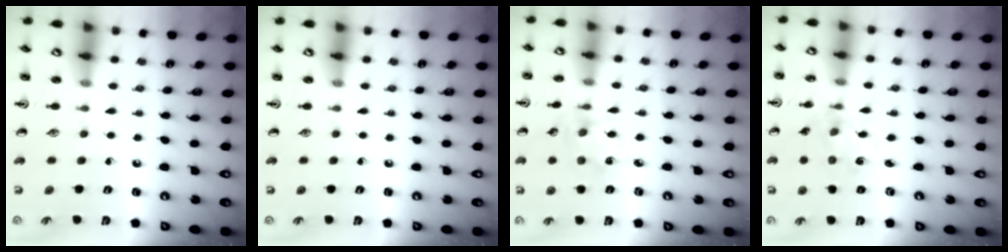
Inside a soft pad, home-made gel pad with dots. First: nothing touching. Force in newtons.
{"total": 0.0}
{"total": 2.5, "press": 2.5, "slide": 0.4}
{"total": 1.4, "press": 1.4, "slide": 0.2}